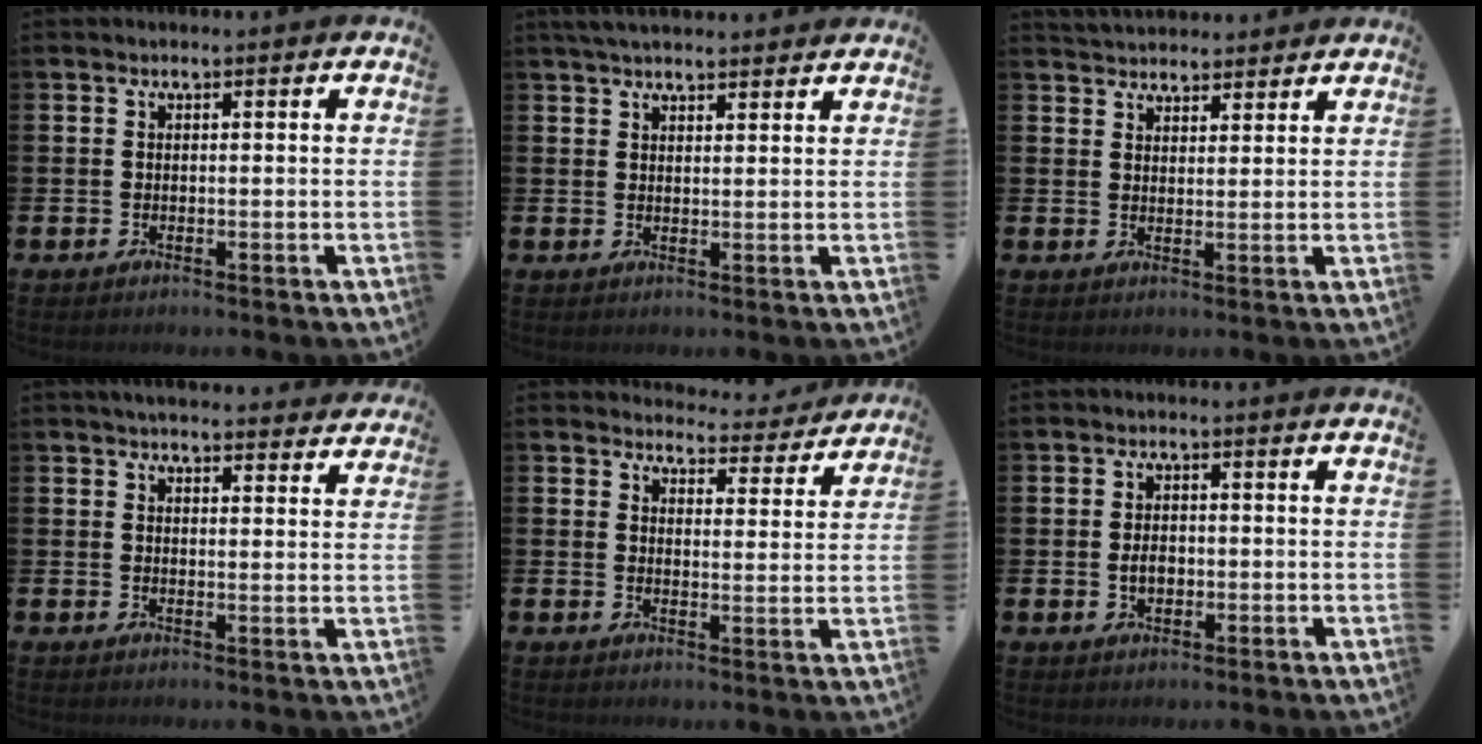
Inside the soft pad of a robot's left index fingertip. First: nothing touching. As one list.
[{"total": 3.6, "force": [3.4, 0.7, 1.0], "torque": [-0.025, -0.008, 0.063]}, {"total": 3.6, "force": [3.5, 0.8, -0.3], "torque": [-0.003, -0.015, 0.065]}, {"total": 4.0, "force": [3.9, 0.5, 0.6], "torque": [-0.009, -0.020, 0.070]}, {"total": 4.3, "force": [4.2, 1.0, 0.0], "torque": [0.001, -0.037, 0.069]}, {"total": 2.4, "force": [-0.3, 1.7, 1.8], "torque": [-0.018, -0.001, -0.011]}]